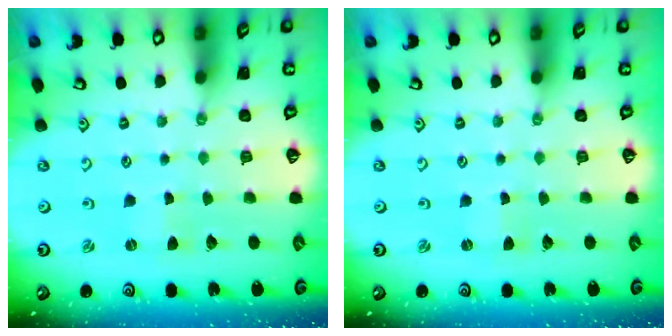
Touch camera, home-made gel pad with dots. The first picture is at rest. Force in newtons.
{"total": 0.0}